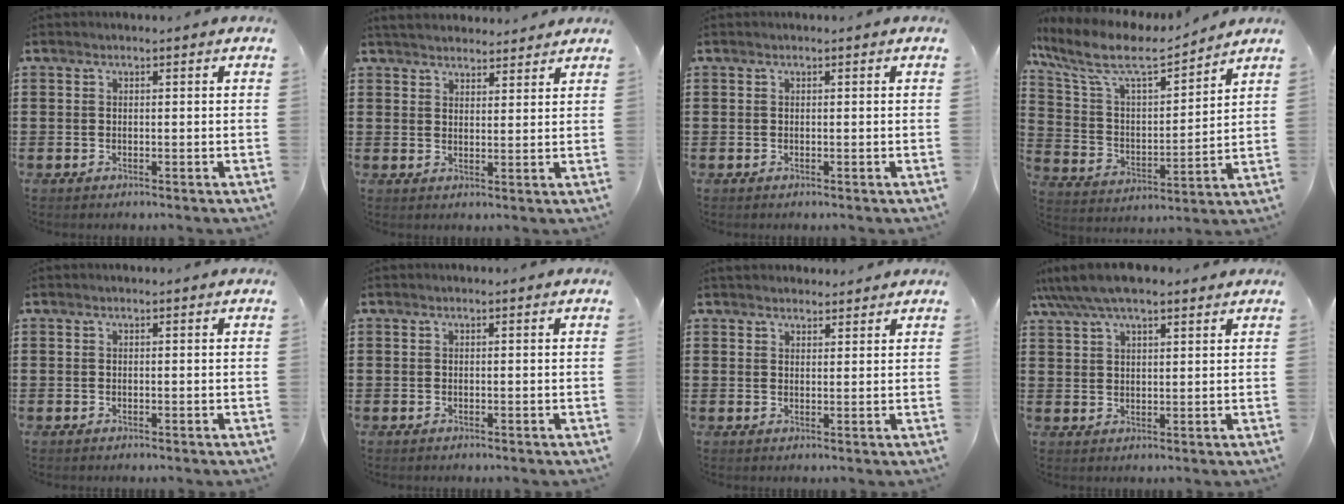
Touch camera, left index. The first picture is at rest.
{"total": 3.5, "force": [3.4, 0.6, 0.2], "torque": [-0.013, -0.006, 0.065]}
{"total": 0.0}
{"total": 9.3, "force": [7.6, 2.4, 4.9], "torque": [-0.127, -0.039, 0.128]}
{"total": 0.0}
{"total": 0.0}
{"total": 2.3, "force": [2.2, 0.7, 0.0], "torque": [-0.006, 0.000, 0.043]}
{"total": 6.3, "force": [5.2, 1.7, 3.2], "torque": [-0.075, -0.004, 0.095]}